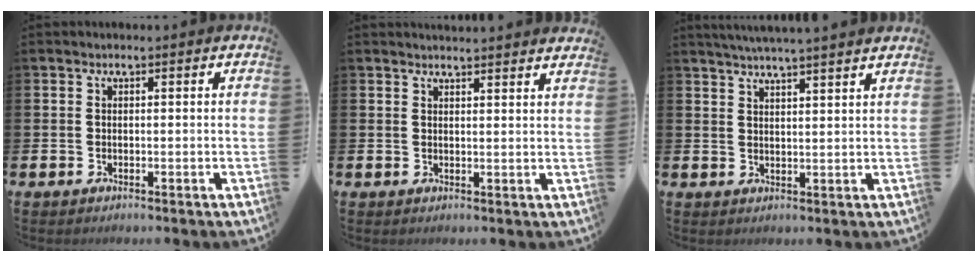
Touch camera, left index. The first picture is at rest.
{"total": 2.3, "force": [2.3, -0.3, -0.2], "torque": [0.002, -0.014, 0.041]}
{"total": 4.0, "force": [3.9, -1.0, 0.5], "torque": [-0.024, -0.014, 0.071]}